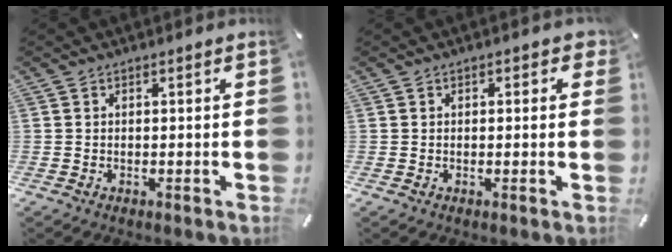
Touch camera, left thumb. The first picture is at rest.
{"total": 1.2, "force": [0.3, 0.9, 0.7], "torque": [0.003, 0.000, 0.000]}